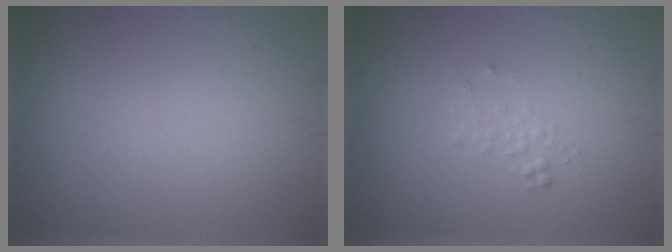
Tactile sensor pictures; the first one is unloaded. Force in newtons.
{"total": 0.9, "press": 0.9, "slide": 0.1}